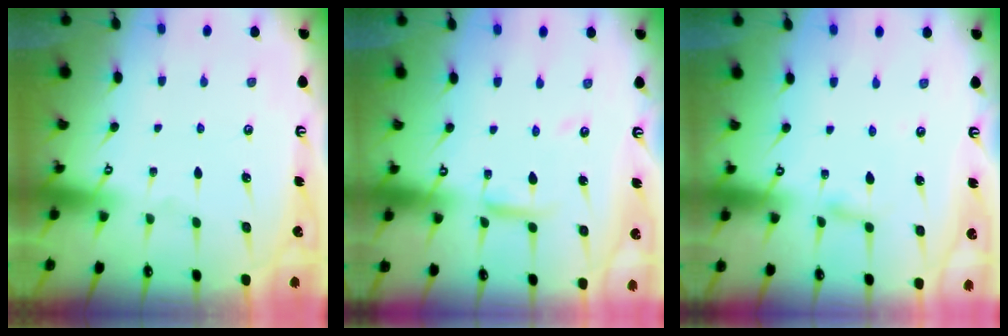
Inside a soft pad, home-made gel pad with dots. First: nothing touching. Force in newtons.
{"total": 5.0, "press": 4.9, "slide": 0.4}
{"total": 2.7, "press": 2.7, "slide": 0.2}